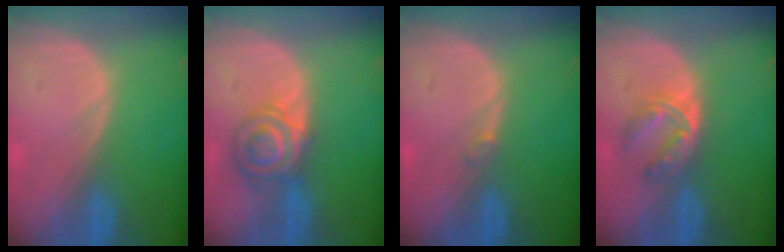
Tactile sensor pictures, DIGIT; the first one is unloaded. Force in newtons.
{"total": 7.1, "press": 6.0, "slide": 3.8}
{"total": 0.7, "press": 0.7, "slide": 0.2}
{"total": 6.0, "press": 4.8, "slide": 3.6}